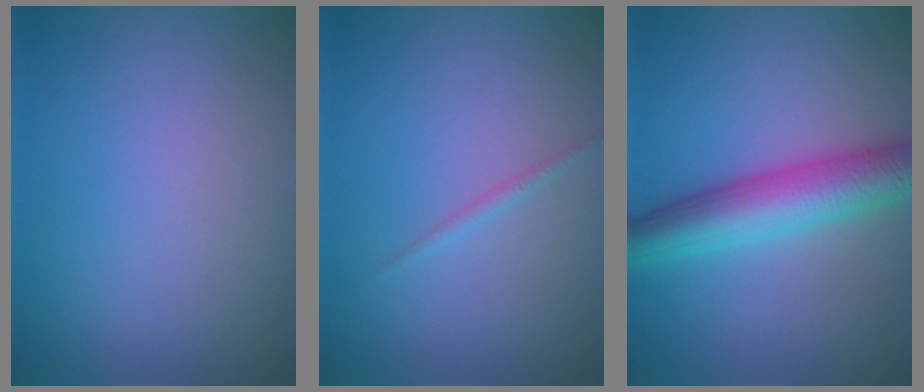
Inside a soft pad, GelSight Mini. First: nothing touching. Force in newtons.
{"total": 0.7, "press": 0.7, "slide": 0.1}
{"total": 6.8, "press": 6.8, "slide": 0.2}